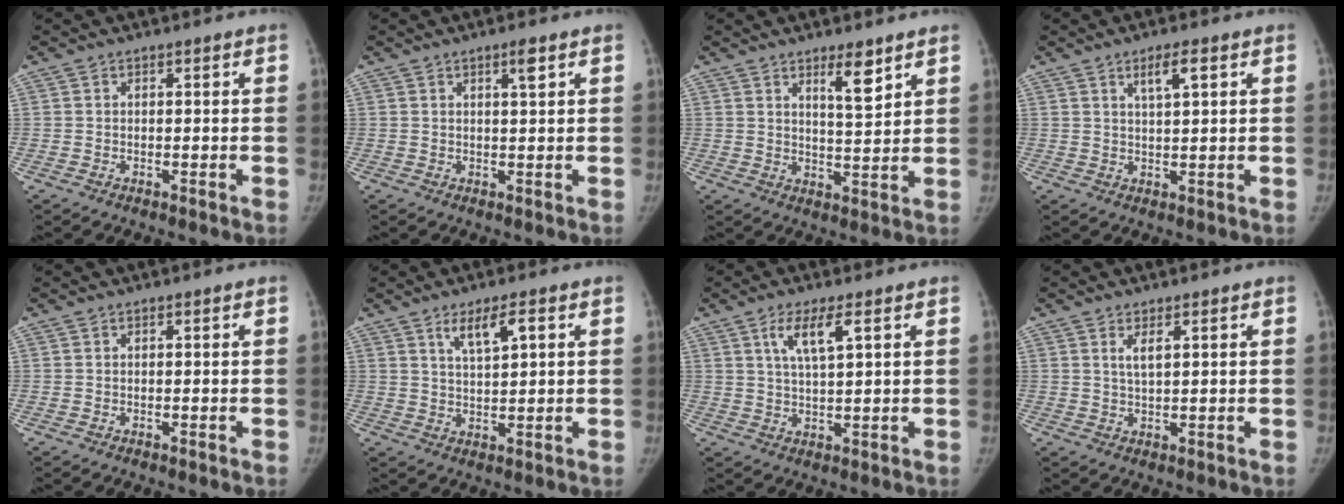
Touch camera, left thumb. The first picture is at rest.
{"total": 2.2, "force": [1.2, 0.2, 1.8], "torque": [-0.031, -0.006, 0.020]}
{"total": 5.9, "force": [3.8, 1.4, 4.3], "torque": [-0.058, -0.032, 0.063]}
{"total": 4.1, "force": [2.0, 0.8, 3.4], "torque": [-0.059, -0.009, 0.037]}
{"total": 0.0}
{"total": 5.3, "force": [2.6, 1.5, 4.4], "torque": [-0.076, -0.010, 0.050]}
{"total": 5.9, "force": [2.7, 1.3, 5.1], "torque": [-0.096, -0.010, 0.055]}
{"total": 2.3, "force": [1.1, 0.5, 2.0], "torque": [-0.039, -0.009, 0.023]}